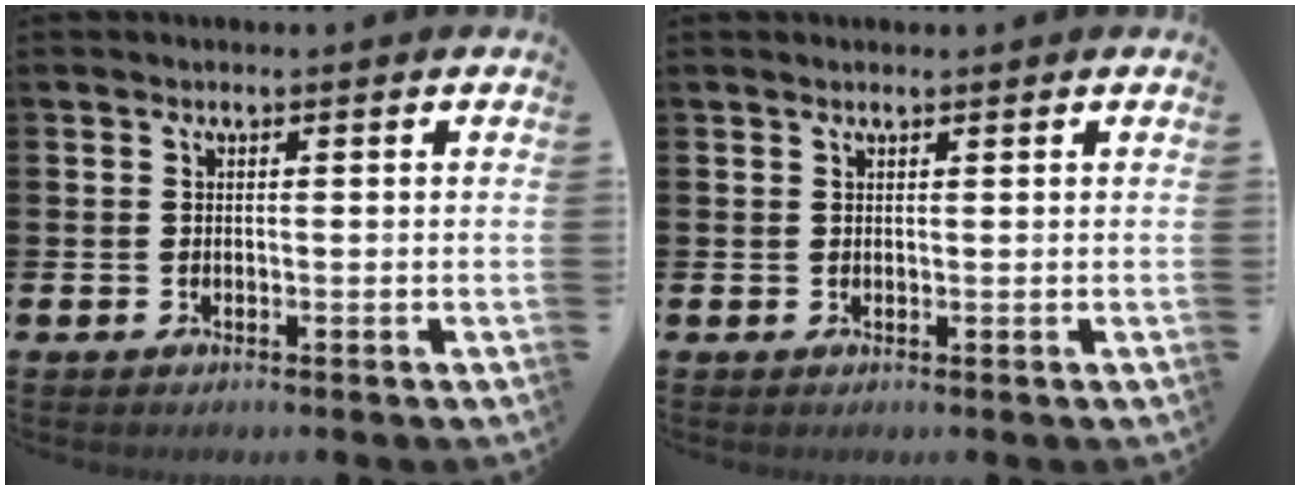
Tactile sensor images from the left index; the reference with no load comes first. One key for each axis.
{"total": 0.7, "fx": 0.7, "fy": 0.1, "fz": 0.3, "tx": 0.002, "ty": -0.002, "tz": 0.011}